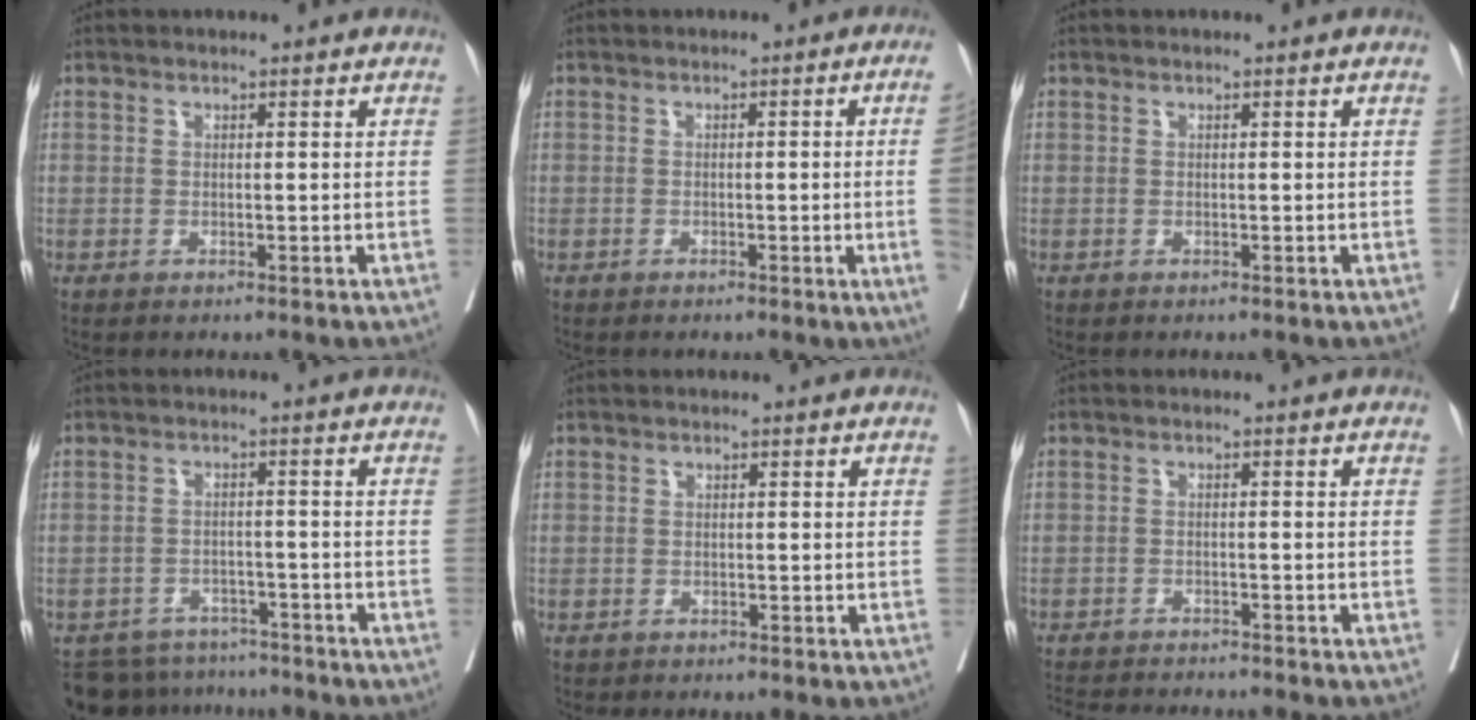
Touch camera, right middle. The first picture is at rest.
{"total": 6.1, "force": [-1.1, -1.9, 5.6], "torque": [-0.068, -0.010, -0.011]}
{"total": 0.0}
{"total": 9.2, "force": [-8.5, 3.4, 0.7], "torque": [-0.013, 0.005, -0.116]}
{"total": 0.6, "force": [-0.6, 0.2, 0.1], "torque": [-0.014, -0.002, -0.012]}
{"total": 10.9, "force": [-10.3, 0.8, 3.6], "torque": [-0.057, -0.011, -0.145]}